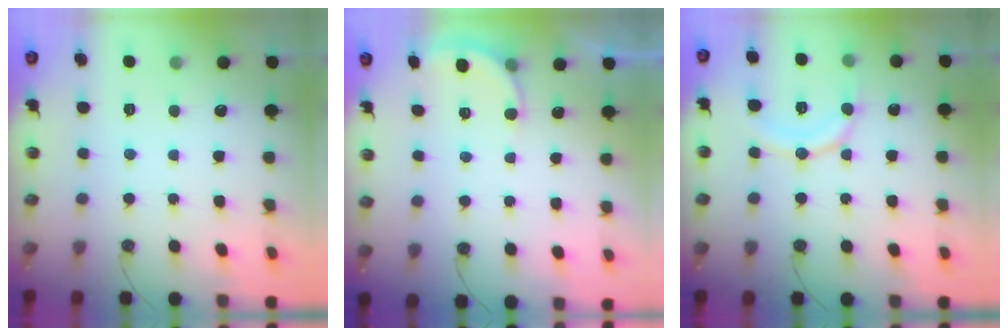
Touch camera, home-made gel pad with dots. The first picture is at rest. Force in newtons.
{"total": 3.0, "press": 2.9, "slide": 0.7}
{"total": 11.7, "press": 11.7, "slide": 1.0}